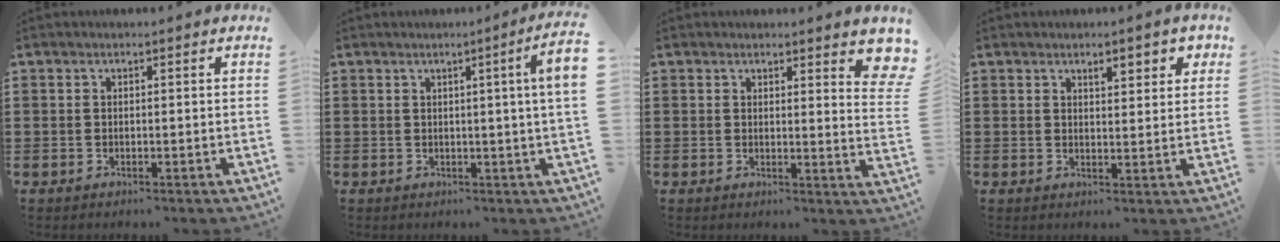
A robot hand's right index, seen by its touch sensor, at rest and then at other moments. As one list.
[{"total": 3.4, "force": [0.7, -0.9, 3.2], "torque": [-0.058, -0.010, 0.009]}, {"total": 3.0, "force": [2.6, 0.5, 1.3], "torque": [-0.012, -0.009, 0.044]}, {"total": 3.0, "force": [1.9, 1.1, 2.0], "torque": [-0.027, 0.000, 0.029]}]